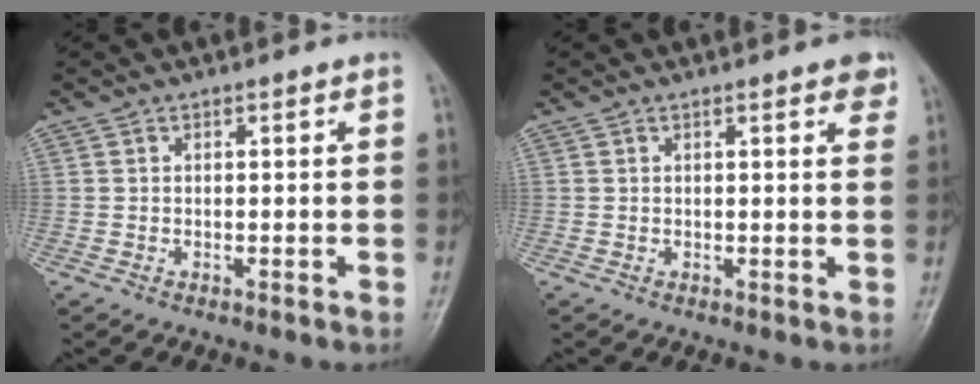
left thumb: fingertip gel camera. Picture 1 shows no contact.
{"total": 3.3, "force": [2.0, 0.8, 2.5], "torque": [-0.020, -0.003, 0.021]}